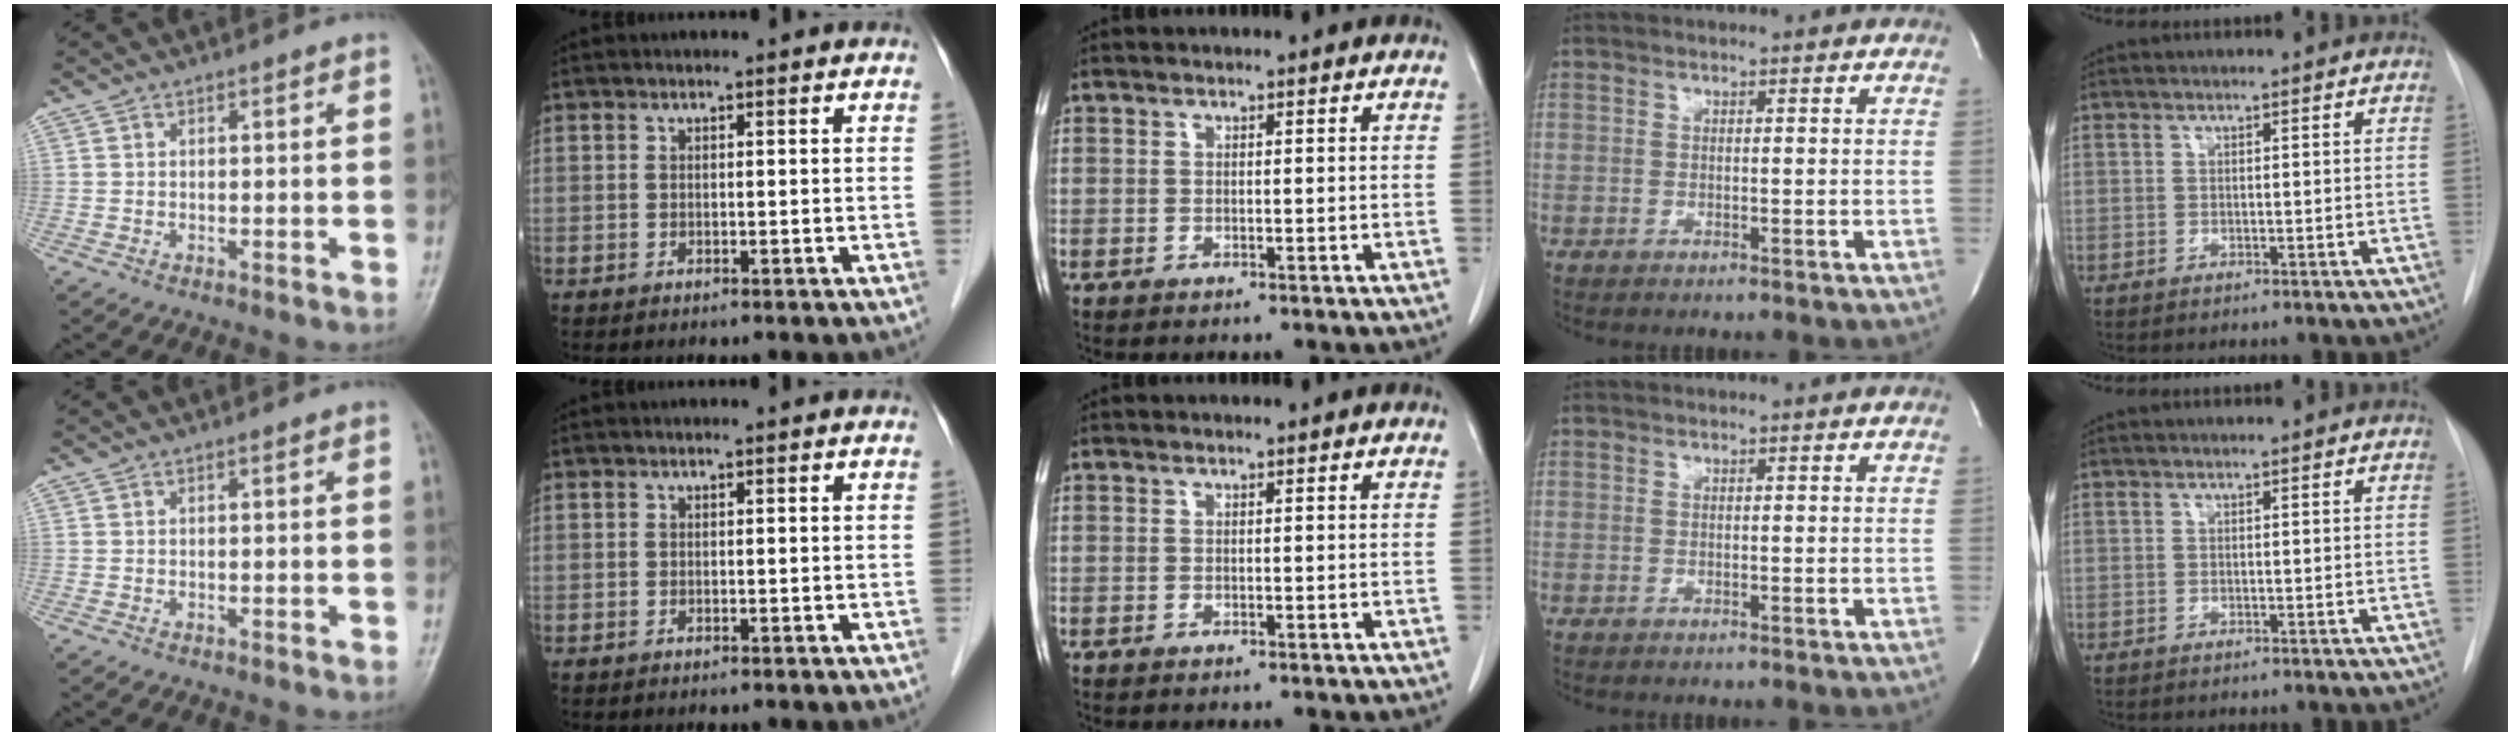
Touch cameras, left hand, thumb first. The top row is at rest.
{}